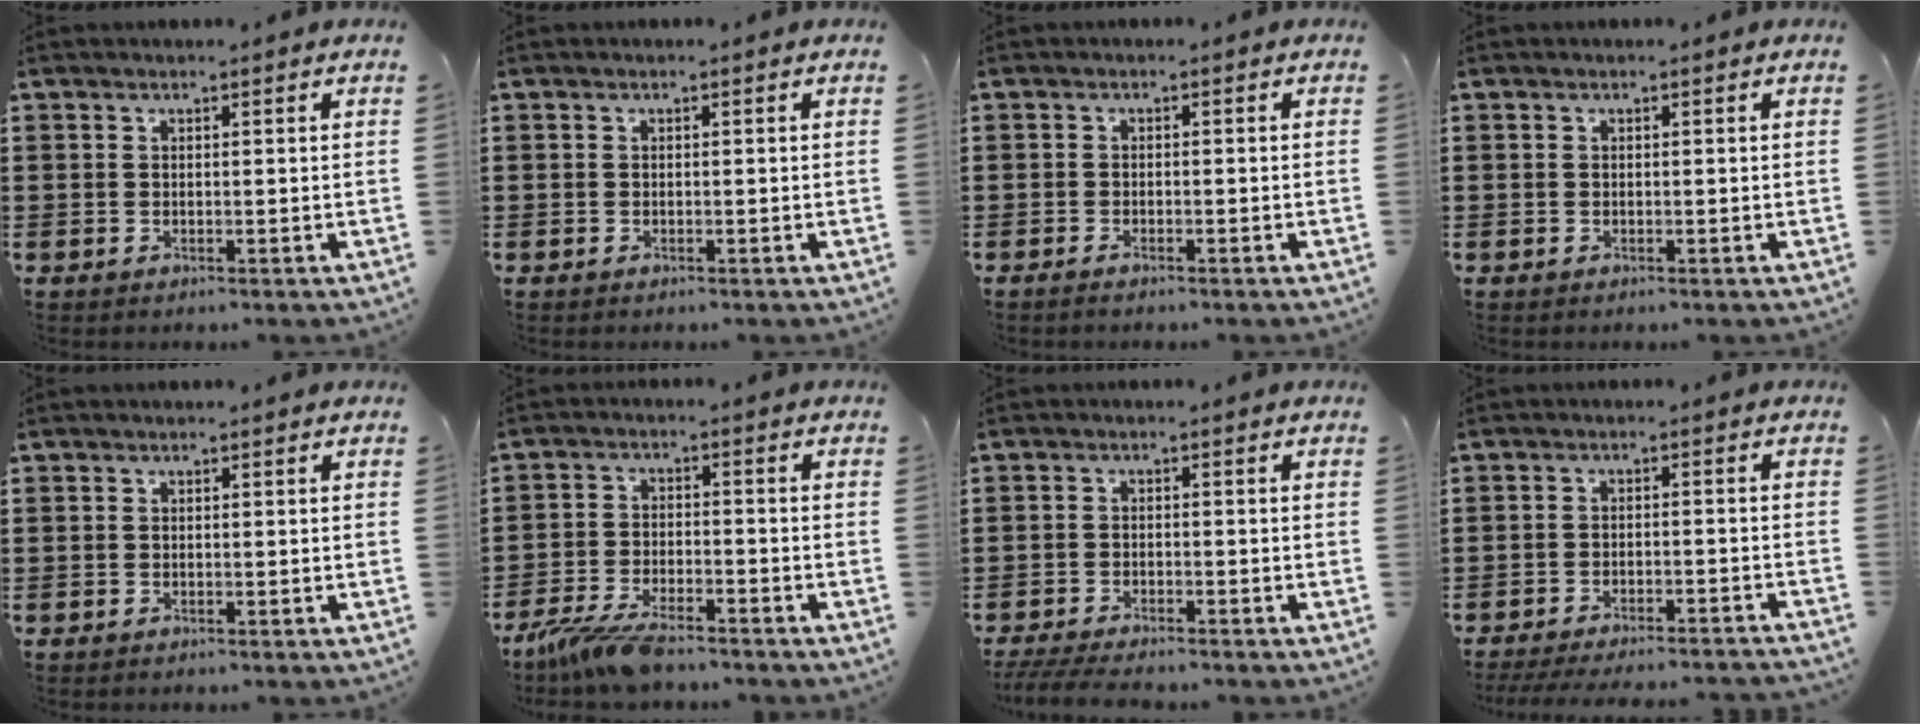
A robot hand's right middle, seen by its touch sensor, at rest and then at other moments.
{"total": 0.0}
{"total": 0.7, "force": [-0.6, 0.1, 0.4], "torque": [-0.010, -0.005, -0.011]}
{"total": 0.0}
{"total": 0.5, "force": [-0.5, 0.2, -0.1], "torque": [0.002, 0.001, -0.012]}
{"total": 6.7, "force": [-5.6, 1.3, 3.6], "torque": [-0.088, -0.009, -0.108]}
{"total": 3.7, "force": [-3.5, 0.4, 0.9], "torque": [-0.021, -0.005, -0.074]}
{"total": 4.1, "force": [-4.0, -0.1, 0.9], "torque": [-0.020, -0.006, -0.083]}